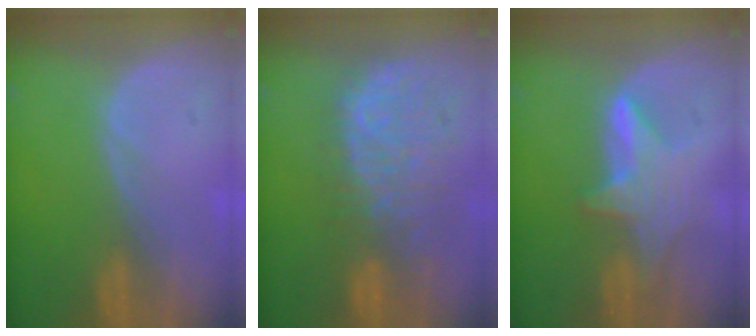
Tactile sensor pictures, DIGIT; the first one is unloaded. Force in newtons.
{"total": 11.2, "press": 9.6, "slide": 5.7}
{"total": 6.0, "press": 5.9, "slide": 0.9}